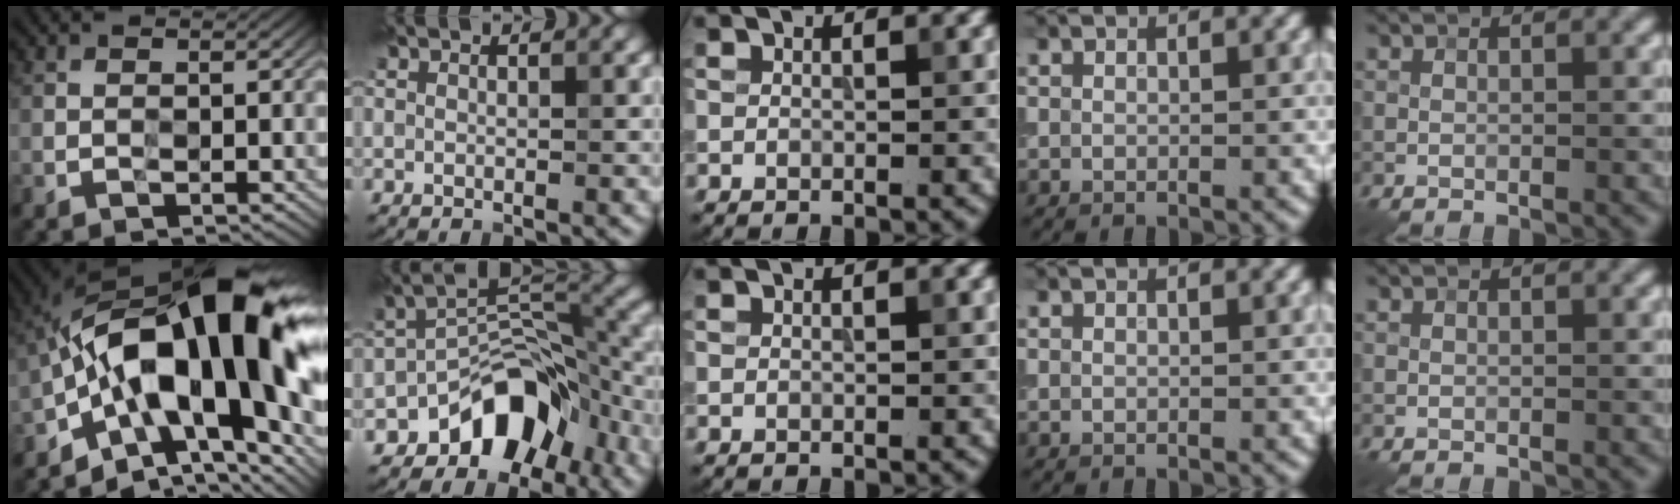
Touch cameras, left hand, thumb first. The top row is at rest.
{"thumb": {"total": 20.3, "force": [-1.8, 9.8, 17.6], "torque": [-0.279, 0.021, -0.045]}, "index": {"total": 8.5, "force": [-5.1, 4.8, 4.8], "torque": [-0.051, 0.007, -0.091]}}